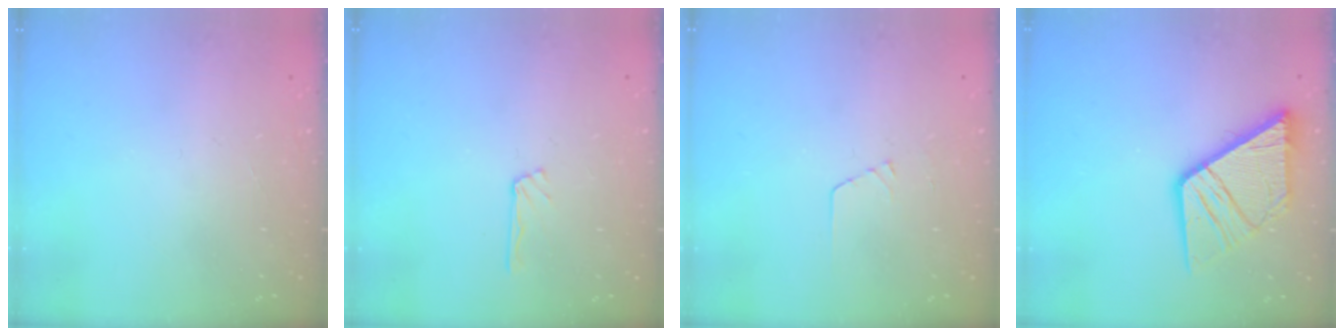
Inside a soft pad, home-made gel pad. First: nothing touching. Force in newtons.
{"total": 4.3, "press": 4.2, "slide": 0.4}
{"total": 3.2, "press": 3.2, "slide": 0.3}
{"total": 15.0, "press": 14.8, "slide": 1.9}